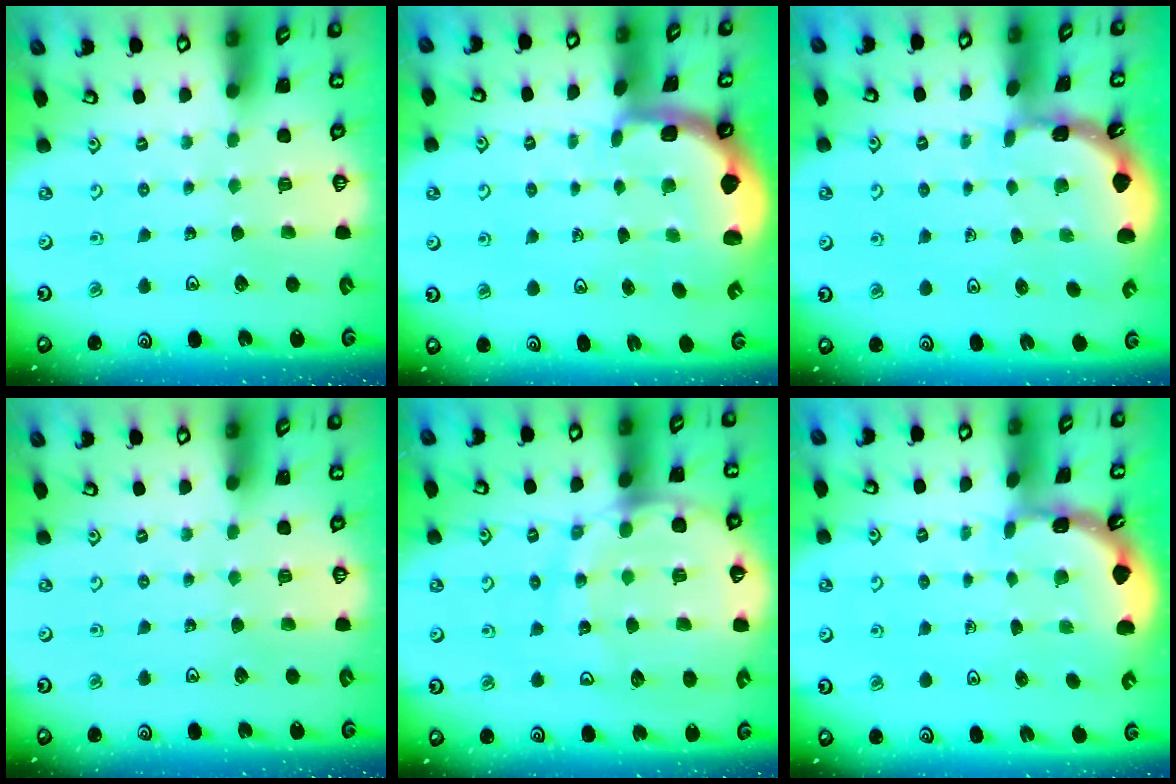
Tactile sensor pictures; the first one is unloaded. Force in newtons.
{"total": 2.4, "press": 2.1, "slide": 1.2}
{"total": 1.7, "press": 1.7, "slide": 0.1}
{"total": 0.0}
{"total": 16.0, "press": 15.9, "slide": 1.9}
{"total": 1.9, "press": 1.9, "slide": 0.1}